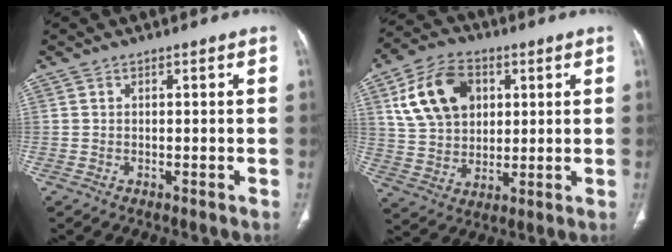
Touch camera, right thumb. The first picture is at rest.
{"total": 14.8, "force": [4.9, 10.5, 9.2], "torque": [-0.144, 0.001, 0.093]}